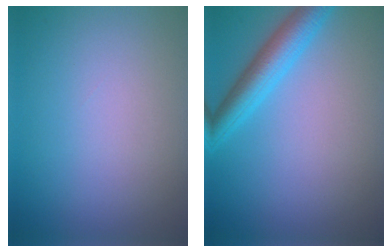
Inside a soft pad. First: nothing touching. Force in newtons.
{"total": 4.0, "press": 4.0, "slide": 0.1}